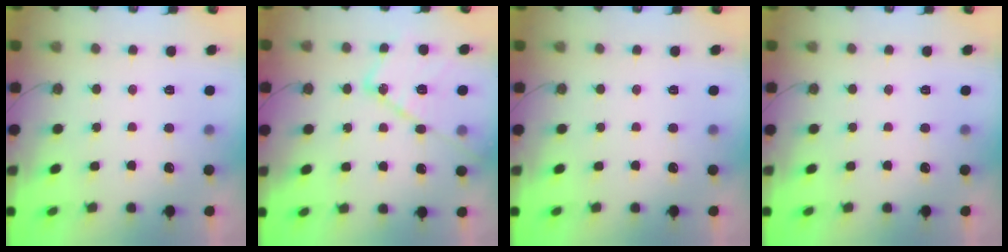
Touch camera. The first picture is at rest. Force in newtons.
{"total": 17.0, "press": 16.9, "slide": 1.7}
{"total": 0.0}
{"total": 0.0}